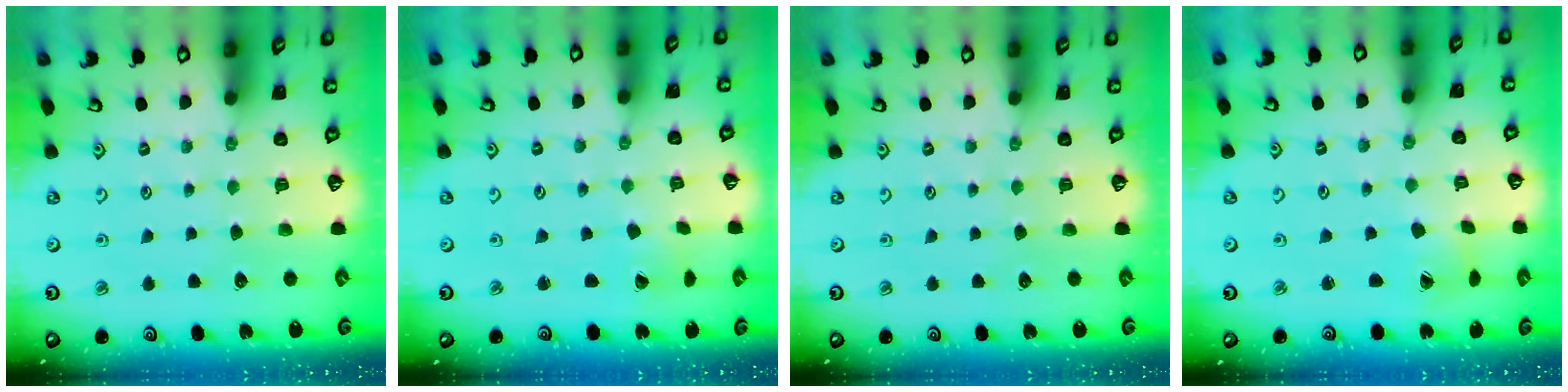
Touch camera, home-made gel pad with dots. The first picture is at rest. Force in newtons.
{"total": 0.9, "press": 0.9, "slide": 0.1}
{"total": 0.0}
{"total": 3.1, "press": 3.1, "slide": 0.4}